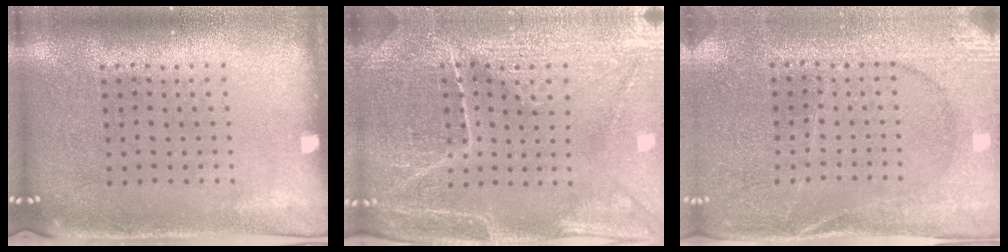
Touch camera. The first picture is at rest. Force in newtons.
{"total": 4.3, "press": 4.2, "slide": 0.9}
{"total": 2.9, "press": 2.9, "slide": 0.3}